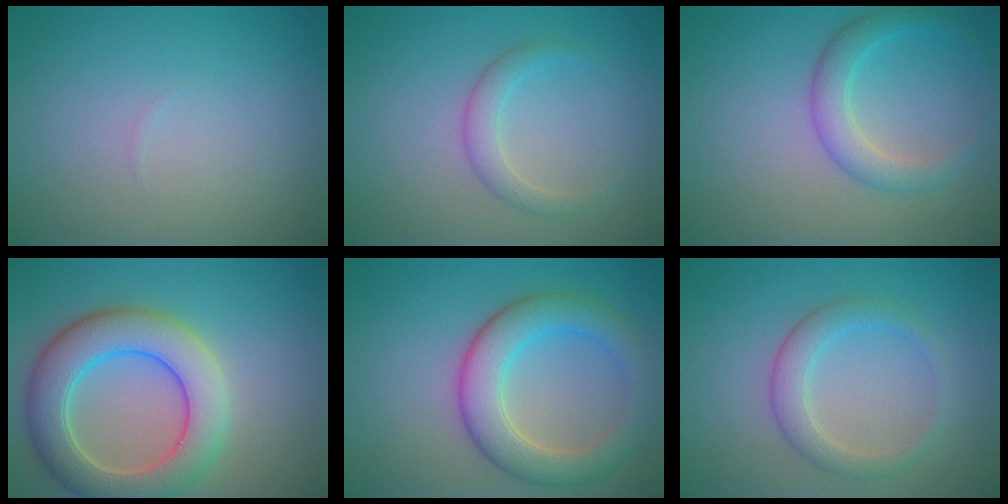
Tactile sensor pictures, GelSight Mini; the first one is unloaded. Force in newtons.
{"total": 2.0, "press": 2.0, "slide": 0.1}
{"total": 3.0, "press": 3.0, "slide": 0.2}
{"total": 7.5, "press": 7.5, "slide": 0.5}
{"total": 5.9, "press": 5.9, "slide": 0.2}
{"total": 2.8, "press": 2.8, "slide": 0.2}